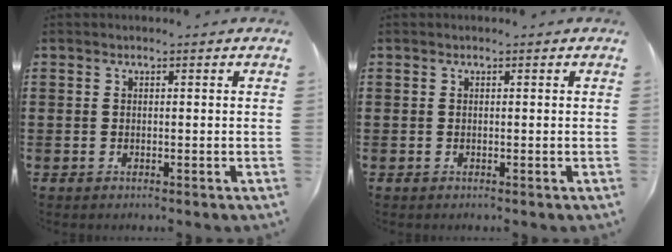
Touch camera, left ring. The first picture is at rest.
{"total": 0.0}